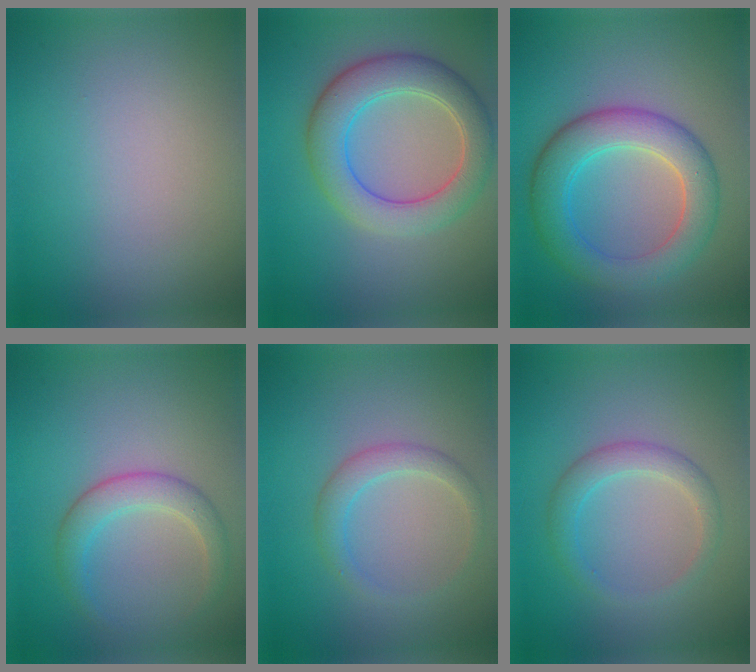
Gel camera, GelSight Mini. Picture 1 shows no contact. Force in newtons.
{"total": 6.0, "press": 6.0, "slide": 0.1}
{"total": 6.2, "press": 6.1, "slide": 0.4}
{"total": 2.9, "press": 2.9, "slide": 0.3}
{"total": 2.1, "press": 2.1, "slide": 0.2}
{"total": 2.4, "press": 2.4, "slide": 0.1}